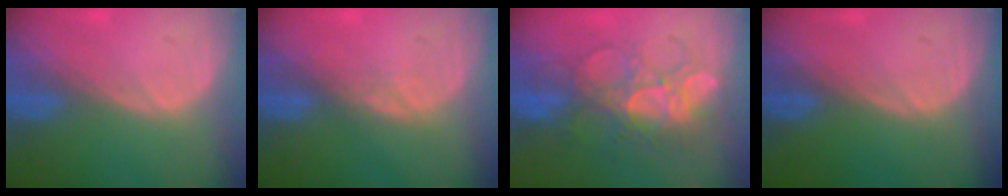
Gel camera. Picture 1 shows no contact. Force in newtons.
{"total": 1.4, "press": 1.4, "slide": 0.3}
{"total": 8.7, "press": 8.4, "slide": 2.4}
{"total": 0.0}